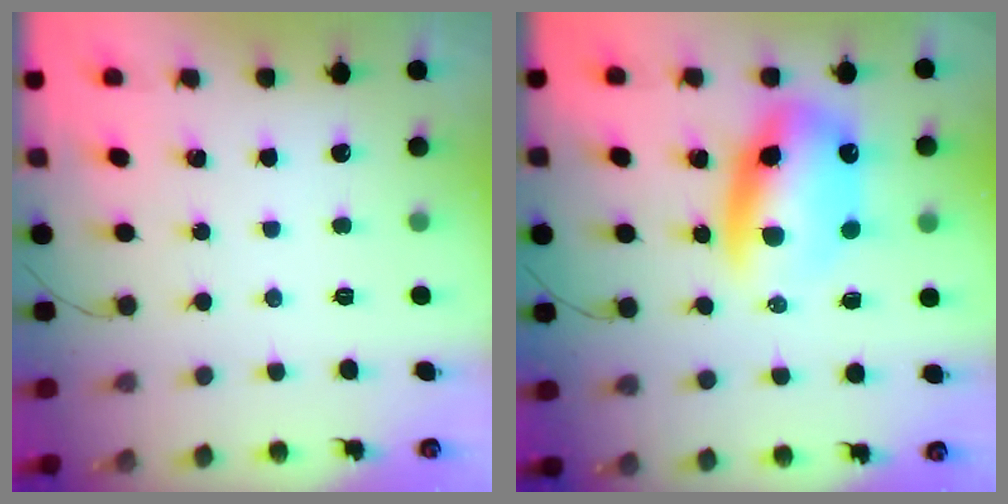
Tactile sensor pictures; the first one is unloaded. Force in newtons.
{"total": 12.6, "press": 12.2, "slide": 3.0}